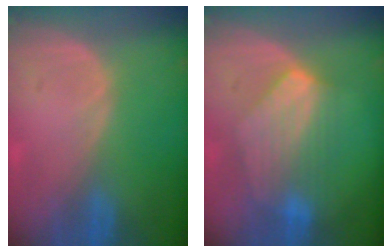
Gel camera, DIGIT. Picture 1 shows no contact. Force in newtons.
{"total": 7.2, "press": 7.1, "slide": 1.2}